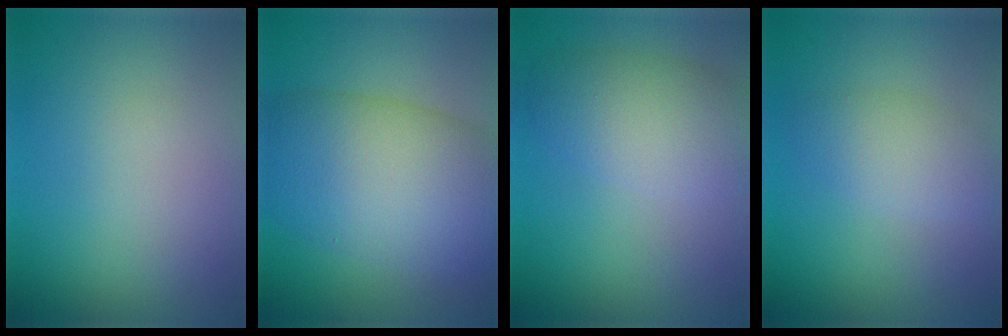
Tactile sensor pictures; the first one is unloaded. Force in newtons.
{"total": 11.7, "press": 11.7, "slide": 0.3}
{"total": 5.3, "press": 5.3, "slide": 0.1}
{"total": 2.9, "press": 2.9, "slide": 0.1}